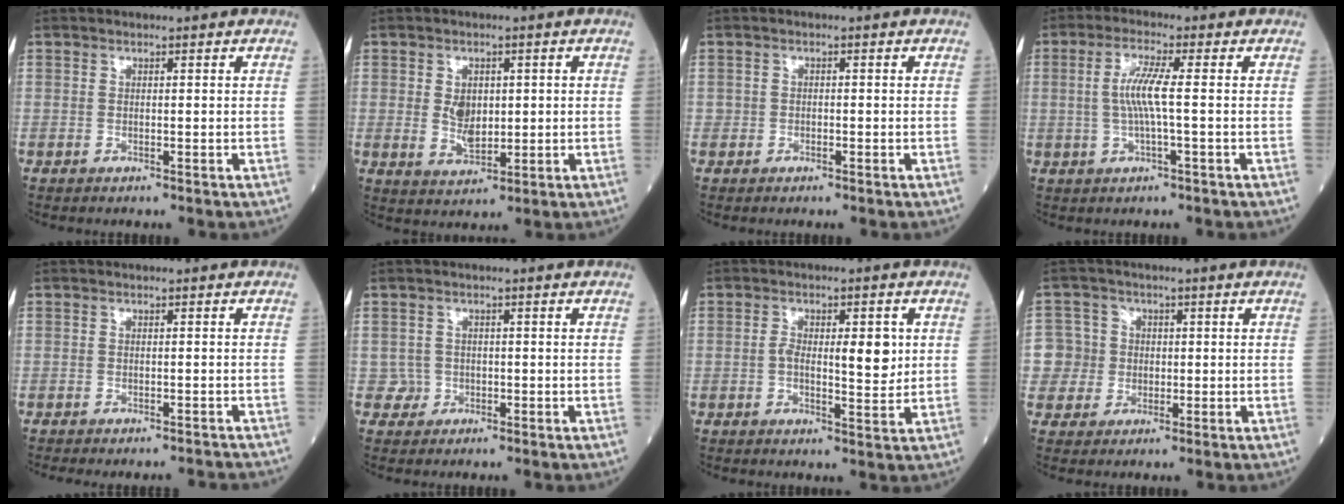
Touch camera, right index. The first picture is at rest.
{"total": 4.8, "force": [0.4, 3.0, 3.8], "torque": [-0.067, 0.001, 0.016]}
{"total": 0.9, "force": [-0.4, 0.8, 0.3], "torque": [-0.002, 0.003, -0.006]}
{"total": 5.2, "force": [0.0, -0.1, 5.2], "torque": [-0.110, 0.005, -0.001]}
{"total": 5.4, "force": [-5.2, 0.2, 1.4], "torque": [-0.011, -0.010, -0.063]}
{"total": 1.7, "force": [-0.6, 1.6, -0.4], "torque": [0.015, 0.011, -0.014]}
{"total": 6.8, "force": [0.7, 2.4, 6.3], "torque": [-0.097, 0.003, 0.010]}
{"total": 5.6, "force": [-0.3, 5.6, 0.1], "torque": [0.004, 0.017, -0.005]}